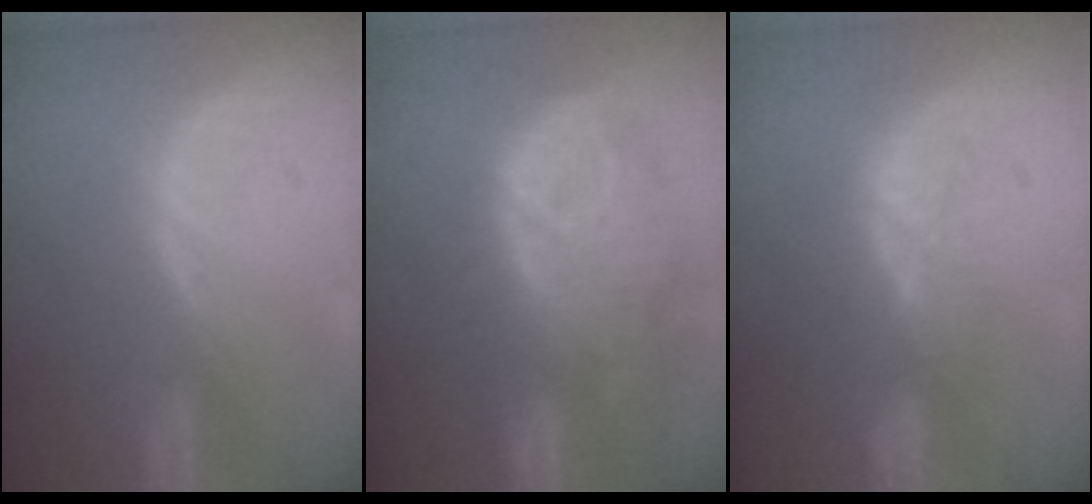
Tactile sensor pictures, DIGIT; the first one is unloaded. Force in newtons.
{"total": 13.0, "press": 11.3, "slide": 6.3}
{"total": 5.7, "press": 5.3, "slide": 2.0}